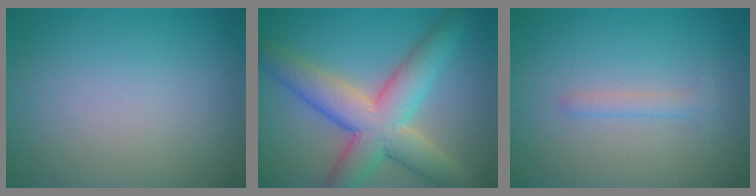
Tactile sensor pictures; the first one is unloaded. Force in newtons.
{"total": 8.6, "press": 8.5, "slide": 0.4}
{"total": 1.2, "press": 1.2, "slide": 0.1}